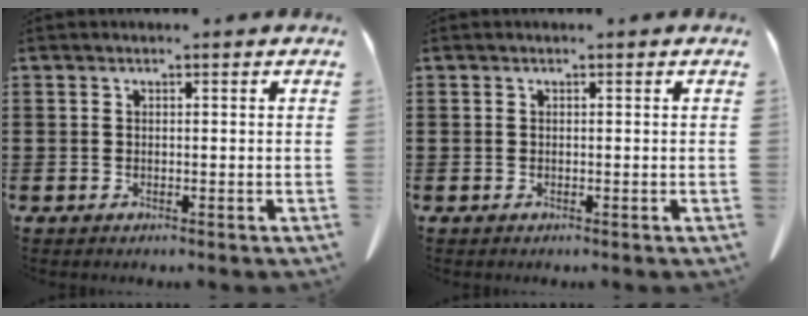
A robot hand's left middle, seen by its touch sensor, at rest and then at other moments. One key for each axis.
{"total": 0.0}